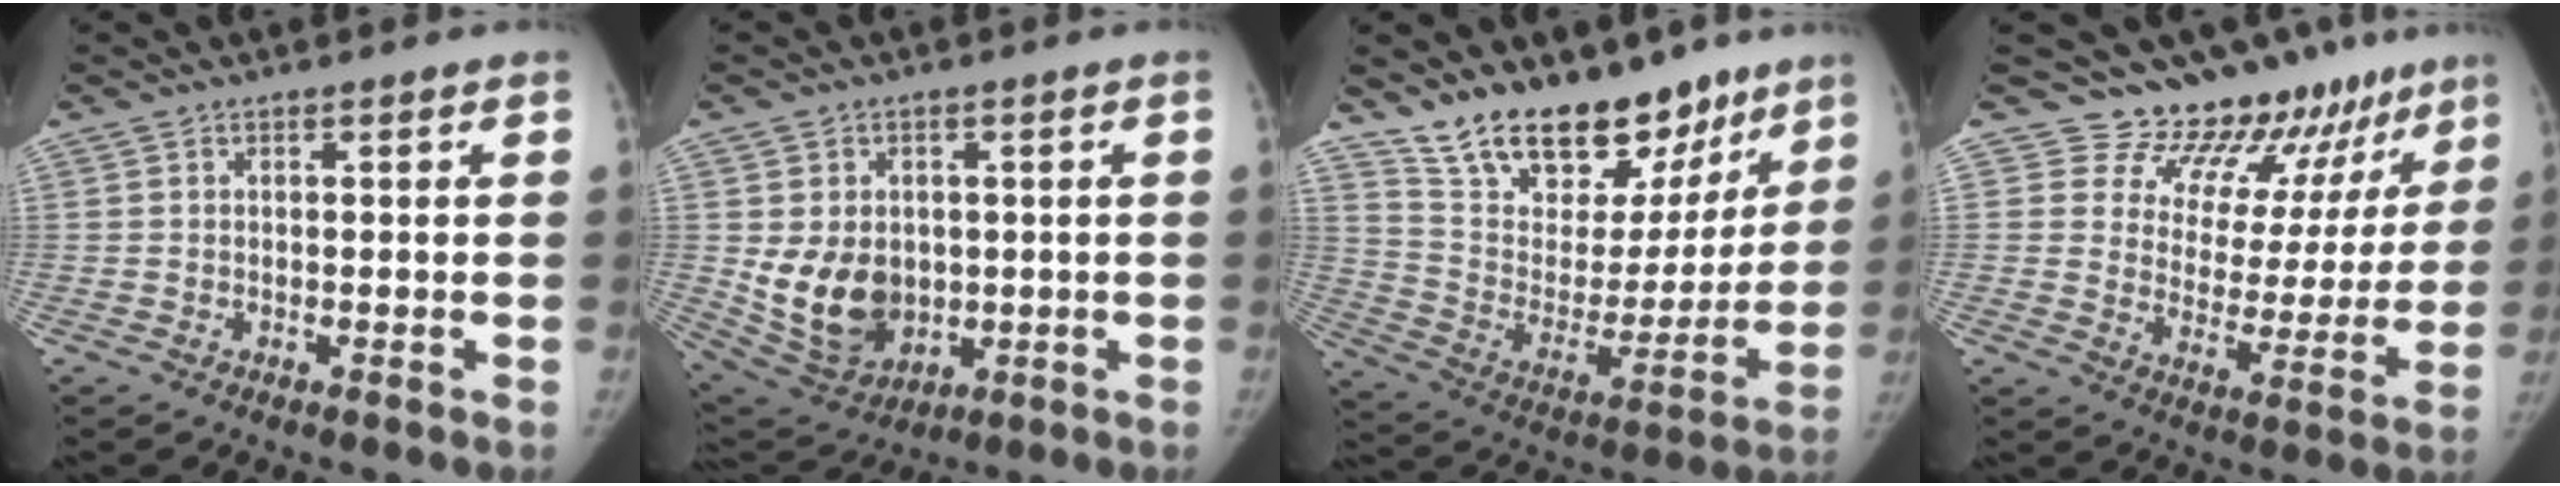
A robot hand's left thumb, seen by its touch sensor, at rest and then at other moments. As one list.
[{"total": 12.2, "force": [-0.3, 9.4, 7.7], "torque": [-0.099, -0.012, 0.024]}, {"total": 23.0, "force": [17.1, 11.6, 10.2], "torque": [-0.110, -0.086, 0.285]}, {"total": 14.8, "force": [12.6, 6.7, 3.8], "torque": [0.009, -0.097, 0.166]}]